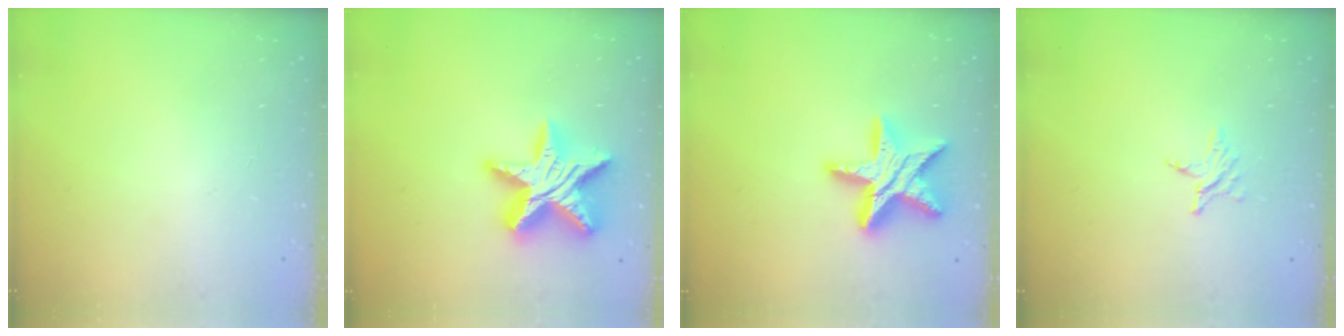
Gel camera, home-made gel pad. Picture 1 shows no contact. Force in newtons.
{"total": 20.3, "press": 20.2, "slide": 1.8}
{"total": 17.2, "press": 17.2, "slide": 1.1}
{"total": 2.8, "press": 2.8, "slide": 0.3}